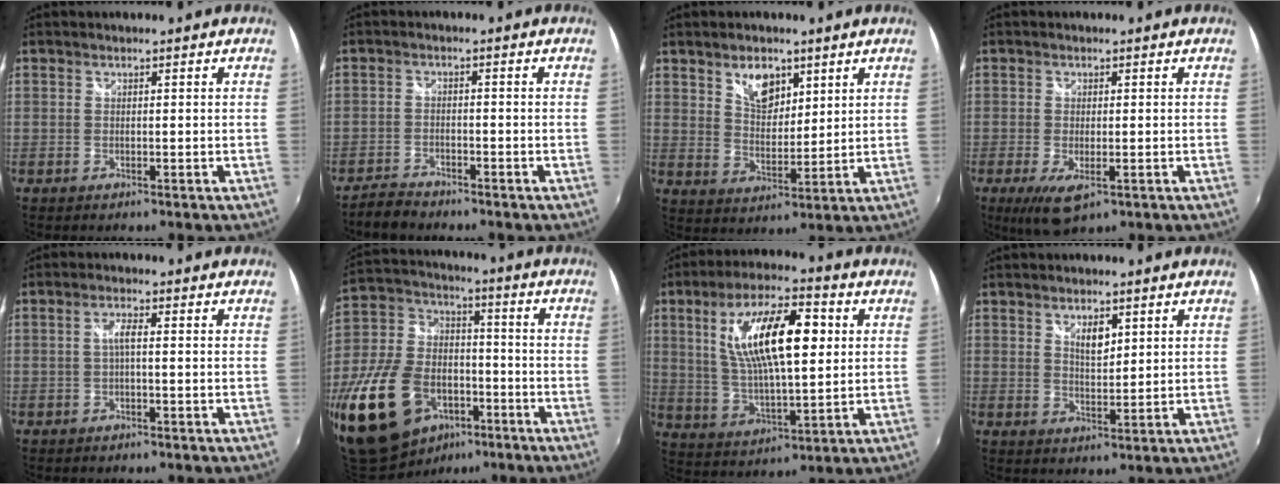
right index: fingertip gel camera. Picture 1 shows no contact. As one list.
[{"total": 3.8, "force": [-3.5, 1.1, 0.9], "torque": [-0.037, -0.004, -0.068]}, {"total": 7.1, "force": [4.2, 4.1, 4.1], "torque": [-0.057, 0.003, 0.078]}, {"total": 6.0, "force": [-2.4, 2.4, 5.0], "torque": [-0.100, -0.023, -0.035]}, {"total": 2.1, "force": [-0.3, 0.2, 2.0], "torque": [-0.040, 0.005, -0.006]}, {"total": 24.6, "force": [-11.5, 15.9, 14.8], "torque": [-0.340, 0.000, -0.181]}, {"total": 17.2, "force": [4.2, 5.9, 15.6], "torque": [-0.280, 0.014, 0.079]}, {"total": 4.0, "force": [1.9, 1.8, 3.0], "torque": [-0.046, -0.001, 0.034]}]